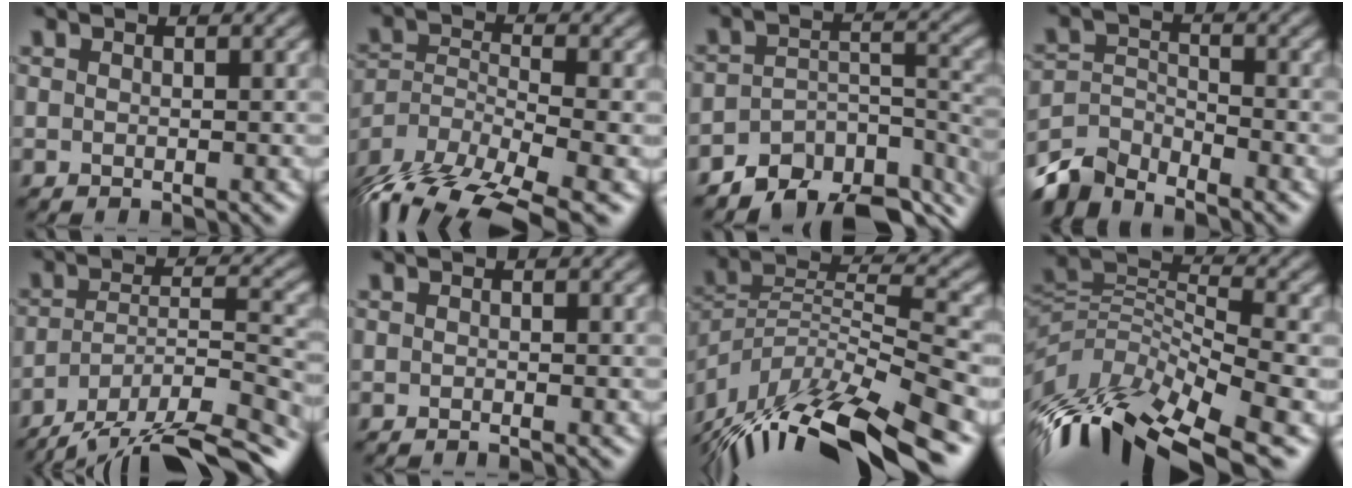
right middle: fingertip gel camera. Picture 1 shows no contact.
{"total": 12.0, "force": [-9.4, 3.9, 6.3], "torque": [-0.123, -0.023, -0.155]}
{"total": 9.0, "force": [-7.5, 3.6, 3.5], "torque": [-0.050, -0.006, -0.114]}
{"total": 4.8, "force": [-4.4, 1.6, 1.2], "torque": [-0.021, -0.005, -0.094]}
{"total": 13.7, "force": [-11.8, 3.5, 6.1], "torque": [-0.107, -0.007, -0.177]}
{"total": 0.7, "force": [-0.6, 0.0, 0.3], "torque": [0.000, -0.002, -0.012]}
{"total": 14.9, "force": [-10.2, 4.2, 10.0], "torque": [-0.211, 0.010, -0.177]}
{"total": 12.3, "force": [-6.0, 4.7, 9.6], "torque": [-0.205, 0.007, -0.105]}